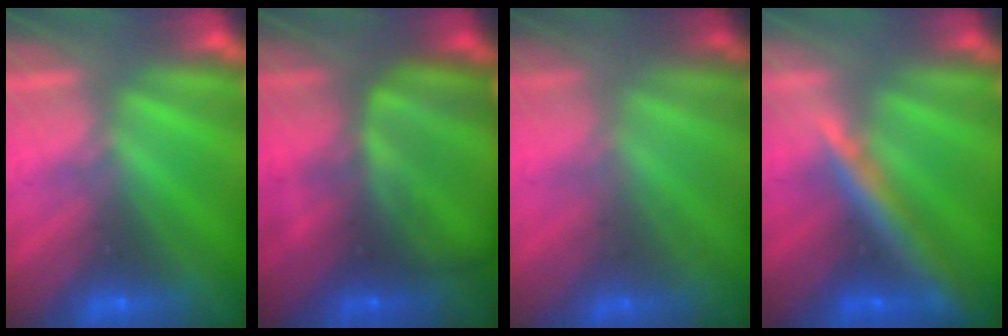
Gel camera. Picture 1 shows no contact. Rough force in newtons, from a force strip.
{"total": 8.2}
{"total": 1.7}
{"total": 5.5}